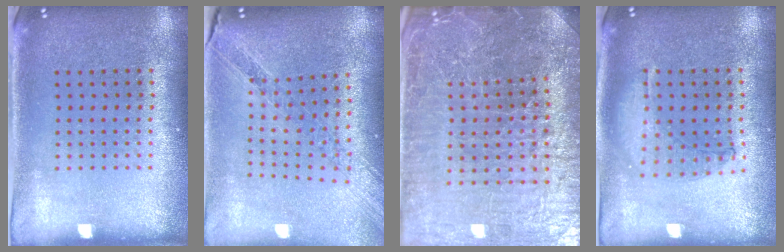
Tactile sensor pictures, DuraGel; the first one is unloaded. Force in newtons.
{"total": 1.1, "press": 1.1, "slide": 0.3}
{"total": 5.1, "press": 4.9, "slide": 1.6}
{"total": 1.0, "press": 1.0, "slide": 0.1}